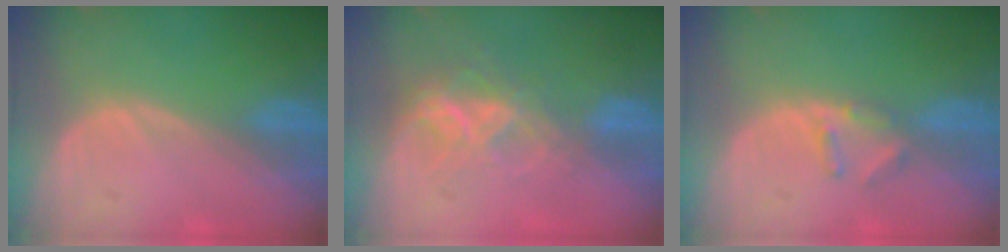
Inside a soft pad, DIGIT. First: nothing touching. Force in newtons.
{"total": 7.3, "press": 6.2, "slide": 3.9}
{"total": 2.8, "press": 2.7, "slide": 0.4}